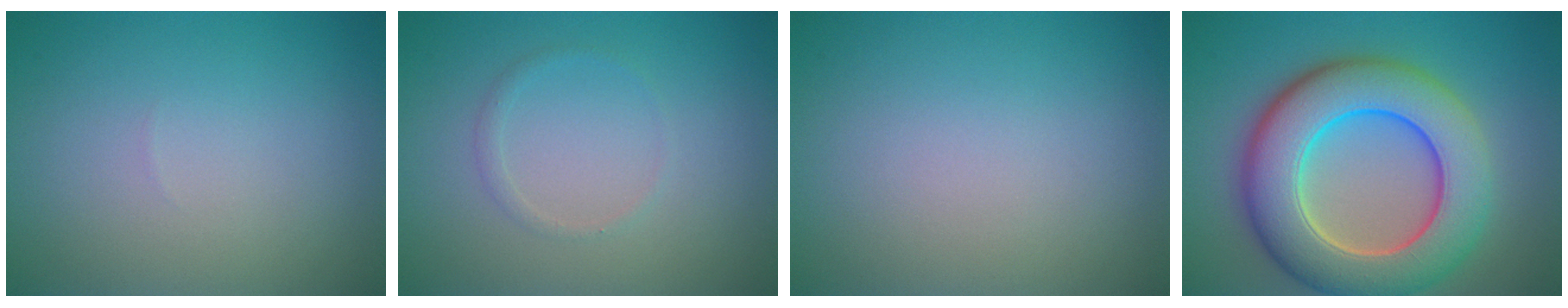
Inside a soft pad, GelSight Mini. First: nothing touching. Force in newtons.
{"total": 0.8, "press": 0.8, "slide": 0.0}
{"total": 0.0}
{"total": 11.0, "press": 10.9, "slide": 0.4}